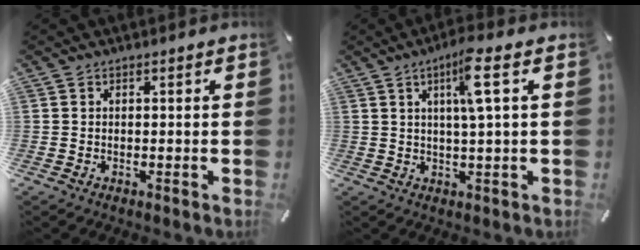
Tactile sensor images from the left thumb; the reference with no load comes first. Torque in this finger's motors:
{"motor_torque": [0.08, 0.13, 0.29, 0.17, 0.07]}